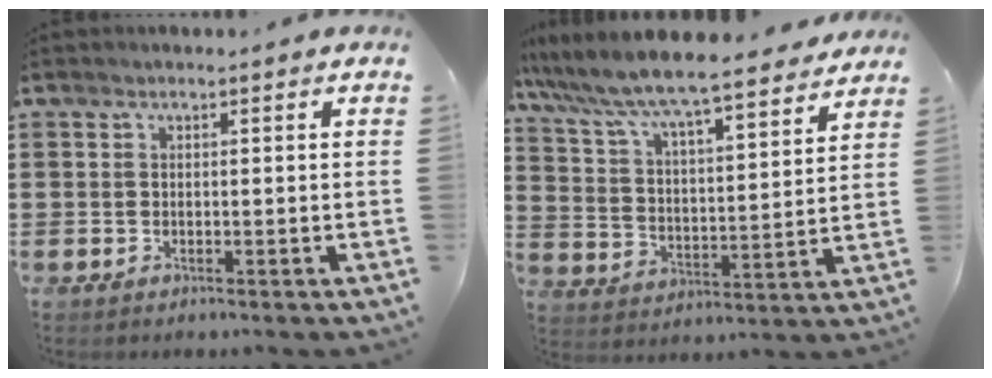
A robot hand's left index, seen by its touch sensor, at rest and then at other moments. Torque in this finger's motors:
{"motor_torque": [2.14, 0.00, 1.05, 0.21]}